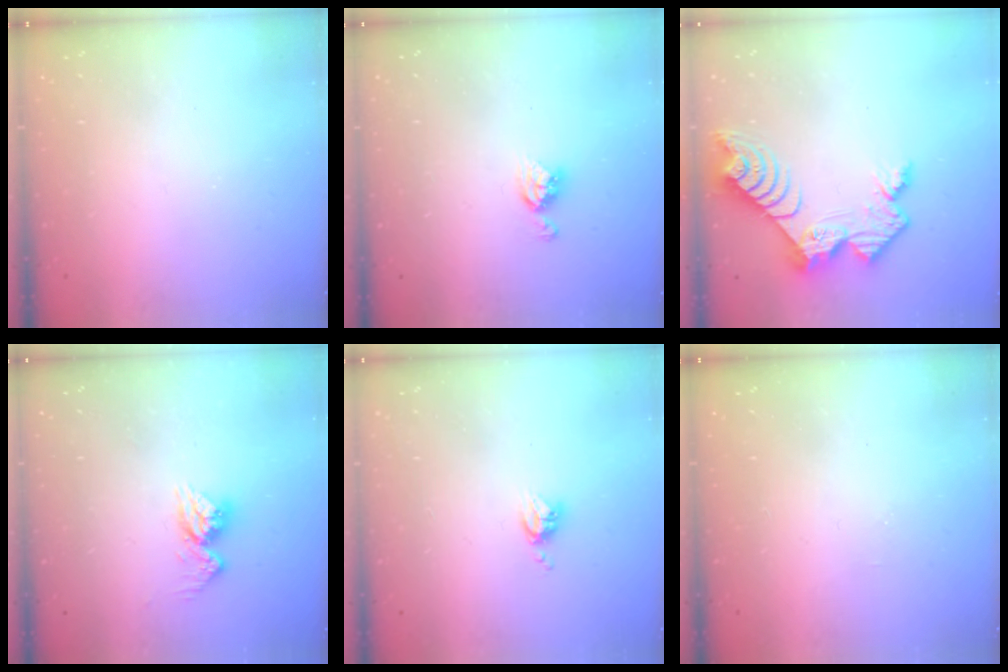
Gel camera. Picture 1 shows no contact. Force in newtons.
{"total": 5.7, "press": 5.7, "slide": 0.3}
{"total": 11.5, "press": 11.5, "slide": 0.8}
{"total": 10.0, "press": 9.9, "slide": 0.8}
{"total": 4.3, "press": 4.2, "slide": 0.6}
{"total": 1.2, "press": 1.2, "slide": 0.3}